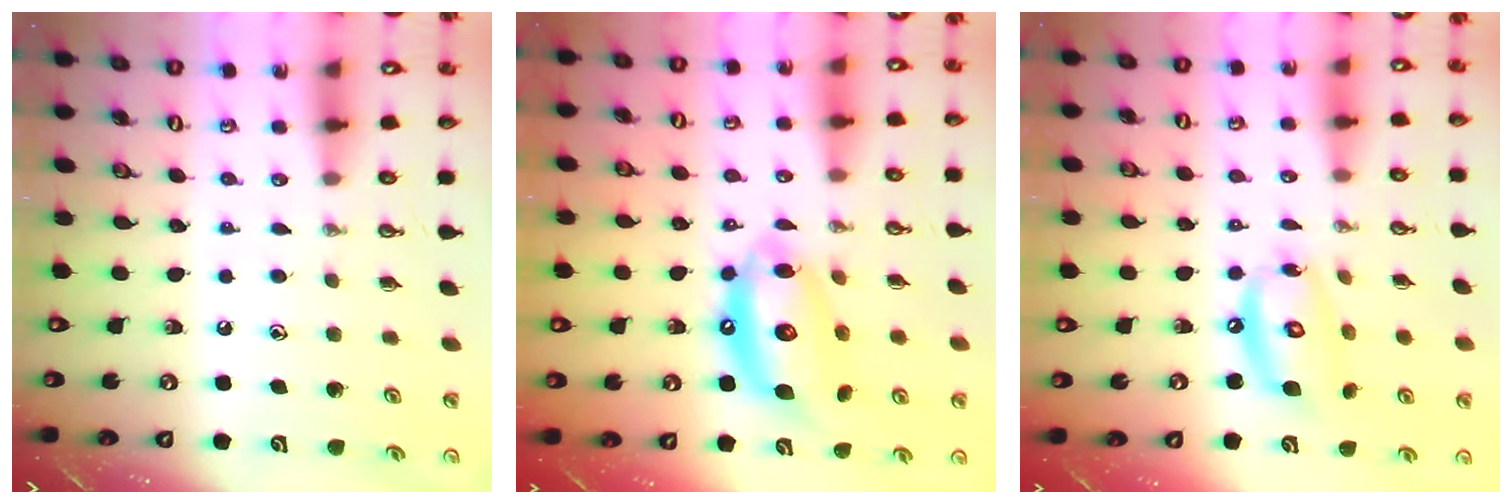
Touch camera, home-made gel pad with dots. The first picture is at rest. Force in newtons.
{"total": 14.6, "press": 14.5, "slide": 1.8}
{"total": 13.5, "press": 13.5, "slide": 1.3}